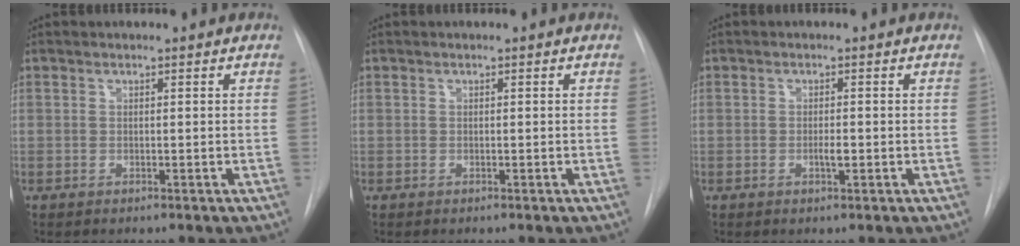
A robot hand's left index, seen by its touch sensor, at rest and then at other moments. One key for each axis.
{"total": 0.0}
{"total": 1.4, "fx": -0.7, "fy": 0.3, "fz": 1.2, "tx": -0.023, "ty": -0.006, "tz": -0.012}